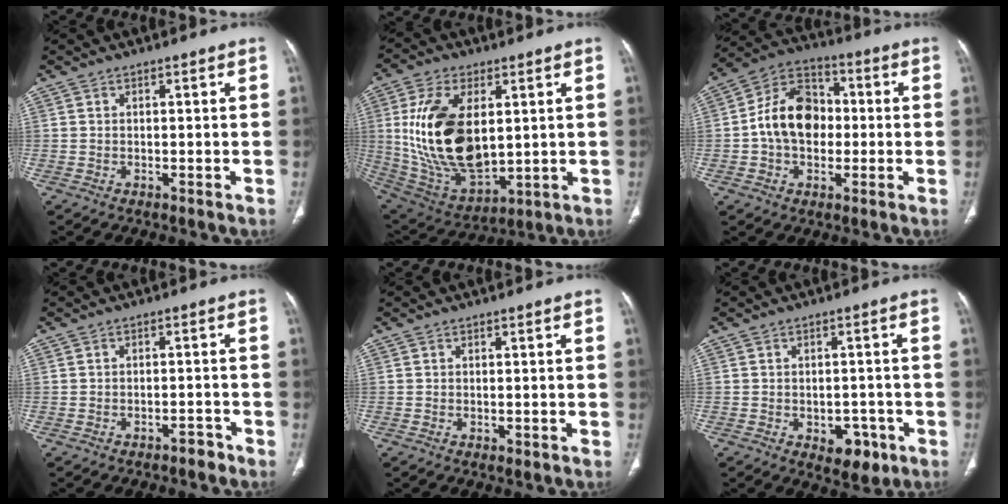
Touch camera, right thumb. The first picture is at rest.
{"total": 21.3, "force": [3.0, 11.6, 17.6], "torque": [-0.333, -0.021, 0.075]}
{"total": 13.8, "force": [-0.3, 10.2, 9.2], "torque": [-0.132, 0.033, -0.015]}
{"total": 2.2, "force": [-1.7, 1.0, 0.8], "torque": [-0.009, 0.015, -0.022]}
{"total": 0.7, "force": [-0.2, 0.5, 0.6], "torque": [-0.011, -0.003, 0.000]}
{"total": 6.0, "force": [-2.4, 3.8, 3.9], "torque": [-0.026, 0.012, -0.022]}